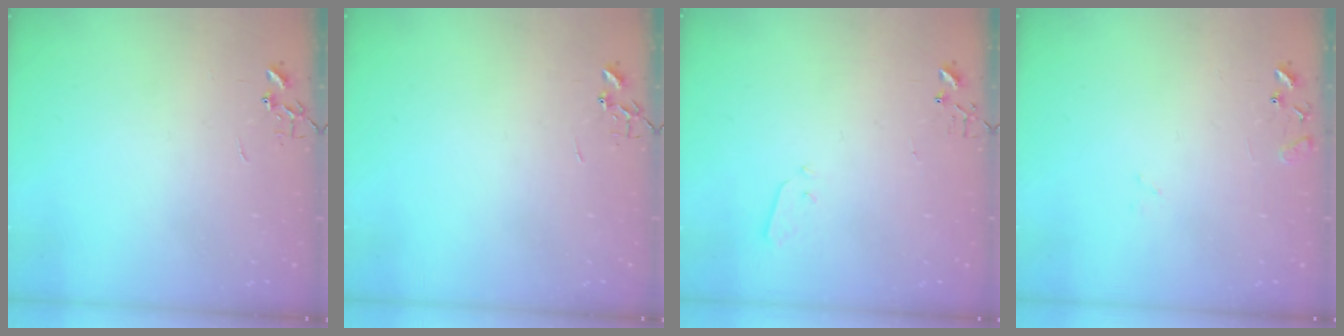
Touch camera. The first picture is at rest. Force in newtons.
{"total": 0.0}
{"total": 3.0, "press": 2.9, "slide": 0.7}
{"total": 9.5, "press": 9.5, "slide": 0.9}